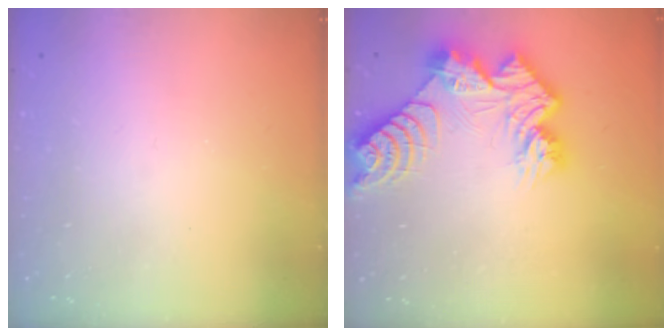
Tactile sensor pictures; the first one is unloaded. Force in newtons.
{"total": 13.4, "press": 13.4, "slide": 1.1}